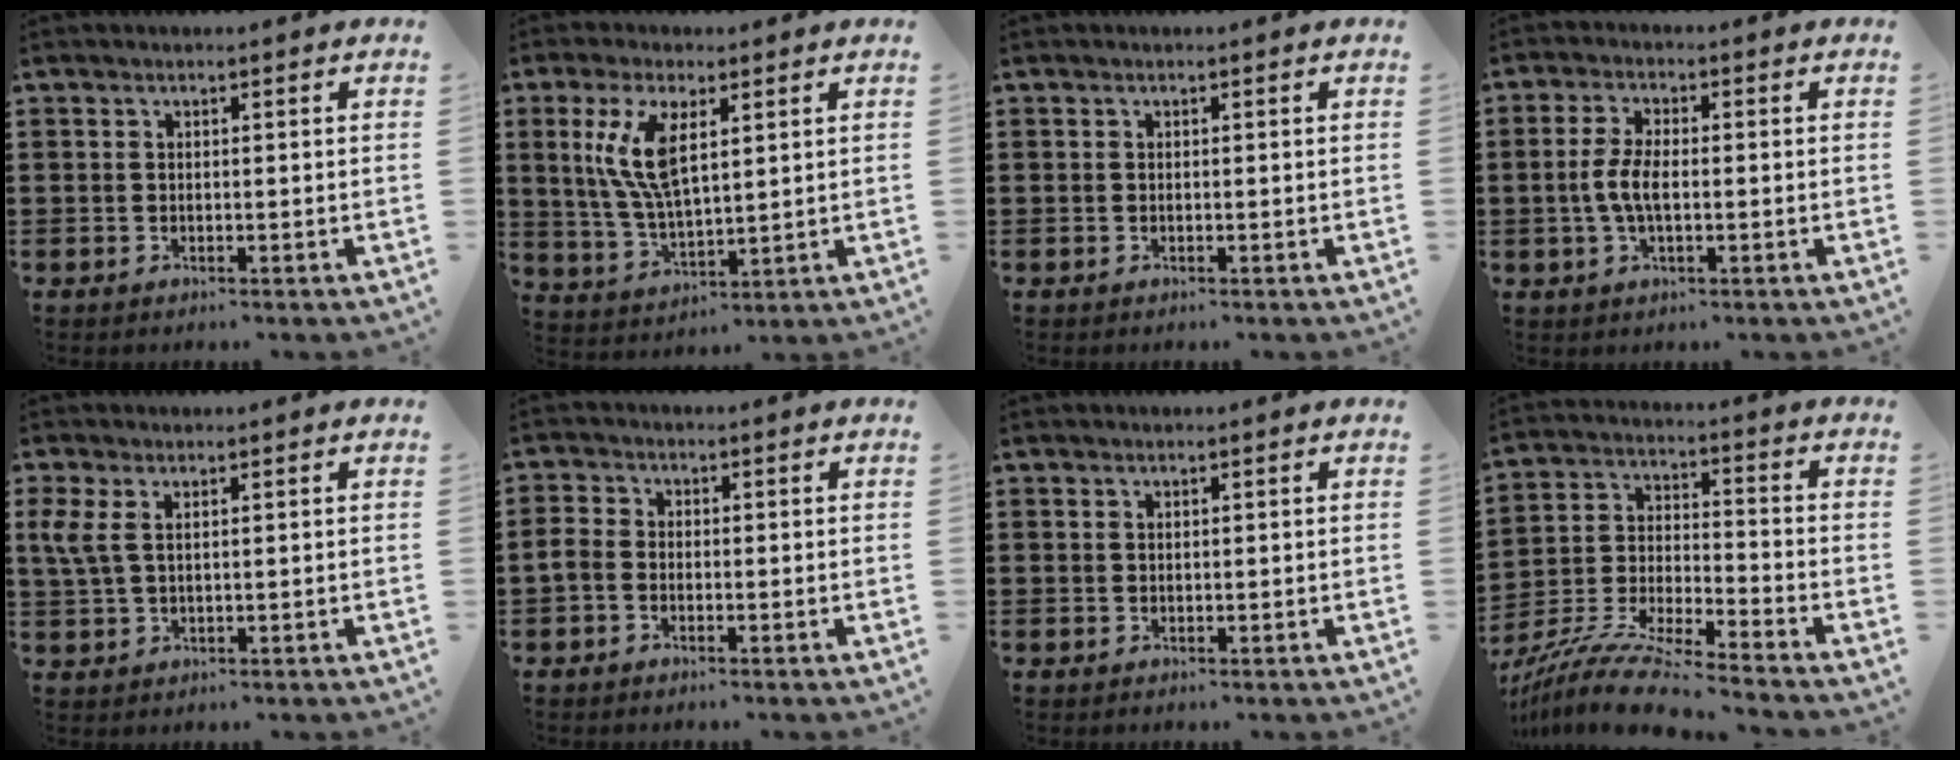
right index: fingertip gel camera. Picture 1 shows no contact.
{"total": 8.8, "force": [2.8, 3.5, 7.6], "torque": [-0.175, -0.001, 0.043]}
{"total": 0.0}
{"total": 4.6, "force": [-0.7, 1.7, 4.2], "torque": [-0.104, -0.009, -0.021]}
{"total": 3.7, "force": [1.4, 1.6, 3.1], "torque": [-0.088, -0.003, 0.018]}
{"total": 2.2, "force": [-1.2, 1.4, 1.2], "torque": [-0.040, -0.002, -0.027]}
{"total": 0.0}
{"total": 10.0, "force": [-9.3, -0.2, 3.8], "torque": [-0.083, 0.000, -0.187]}